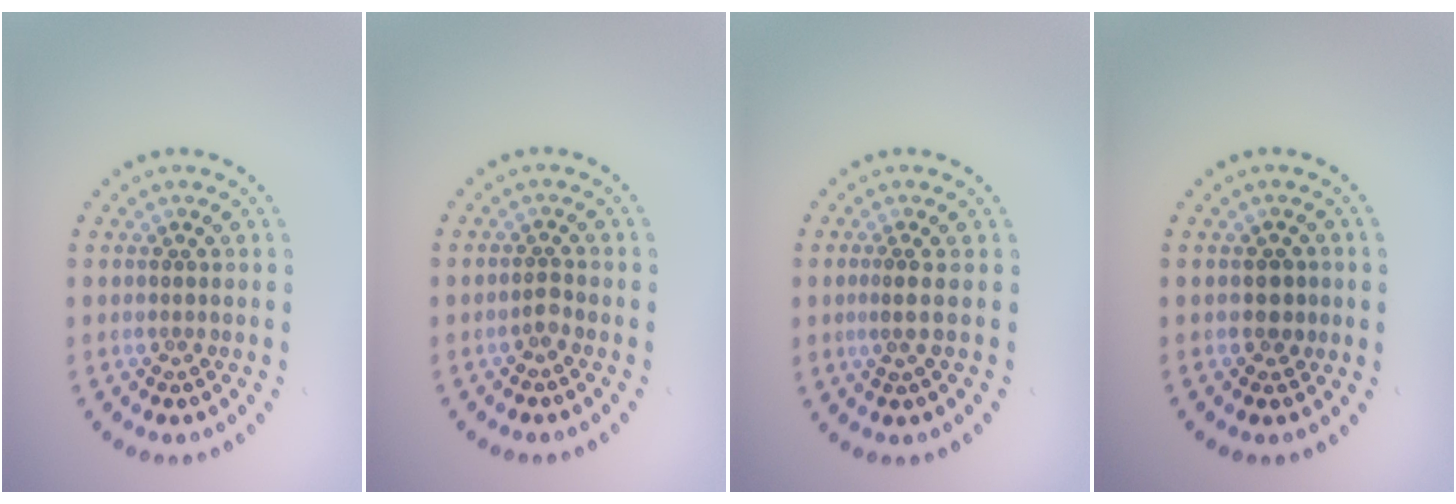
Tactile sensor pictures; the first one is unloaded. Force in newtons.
{"total": 0.9, "press": 0.7, "slide": 0.6}
{"total": 1.2, "press": 0.7, "slide": 1.0}
{"total": 1.5, "press": 1.3, "slide": 0.7}